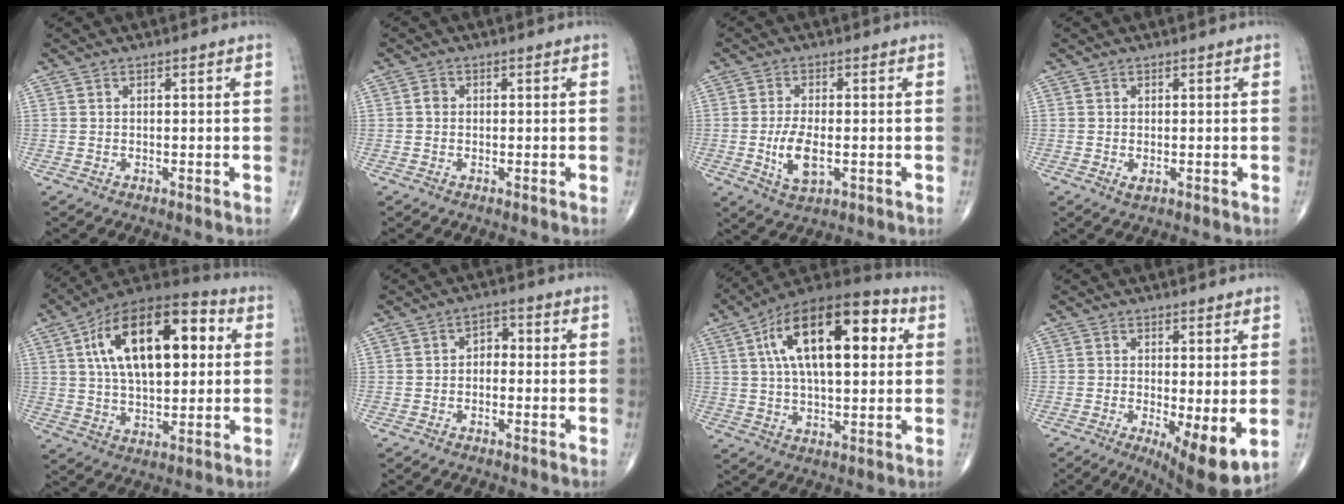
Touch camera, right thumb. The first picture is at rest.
{"total": 1.3, "force": [0.0, 1.1, 0.7], "torque": [-0.007, 0.003, -0.003]}
{"total": 6.7, "force": [-1.2, 3.1, 5.8], "torque": [-0.113, -0.006, -0.016]}
{"total": 1.2, "force": [-0.2, 0.6, 1.0], "torque": [-0.018, -0.004, -0.002]}
{"total": 22.4, "force": [5.2, 11.2, 18.7], "torque": [-0.286, 0.016, 0.075]}
{"total": 3.0, "force": [-0.4, 2.1, 2.1], "torque": [-0.014, 0.015, -0.018]}
{"total": 22.3, "force": [5.9, 10.2, 18.9], "torque": [-0.295, 0.018, 0.086]}
{"total": 9.8, "force": [-1.7, 3.1, 9.2], "torque": [-0.137, -0.027, -0.019]}